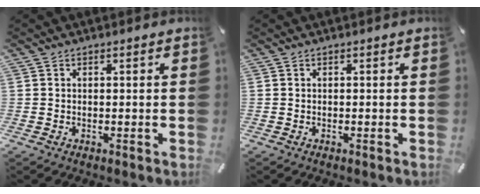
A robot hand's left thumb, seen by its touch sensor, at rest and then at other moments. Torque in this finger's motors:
{"motor_torque": [-0.01, -0.01, 0.00, 0.00, 0.00]}